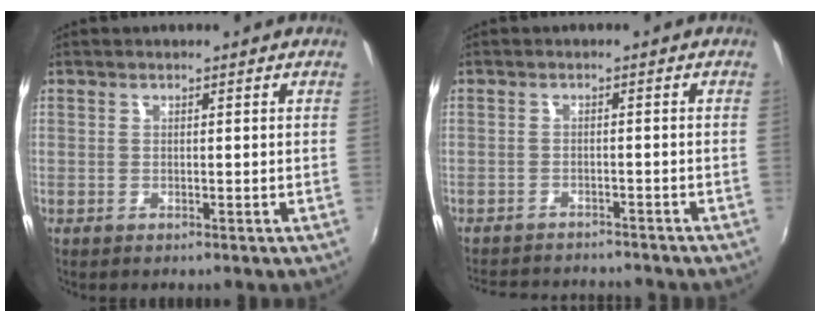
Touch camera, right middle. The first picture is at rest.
{"total": 10.2, "force": [-9.4, 2.4, 3.3], "torque": [-0.082, -0.010, -0.136]}